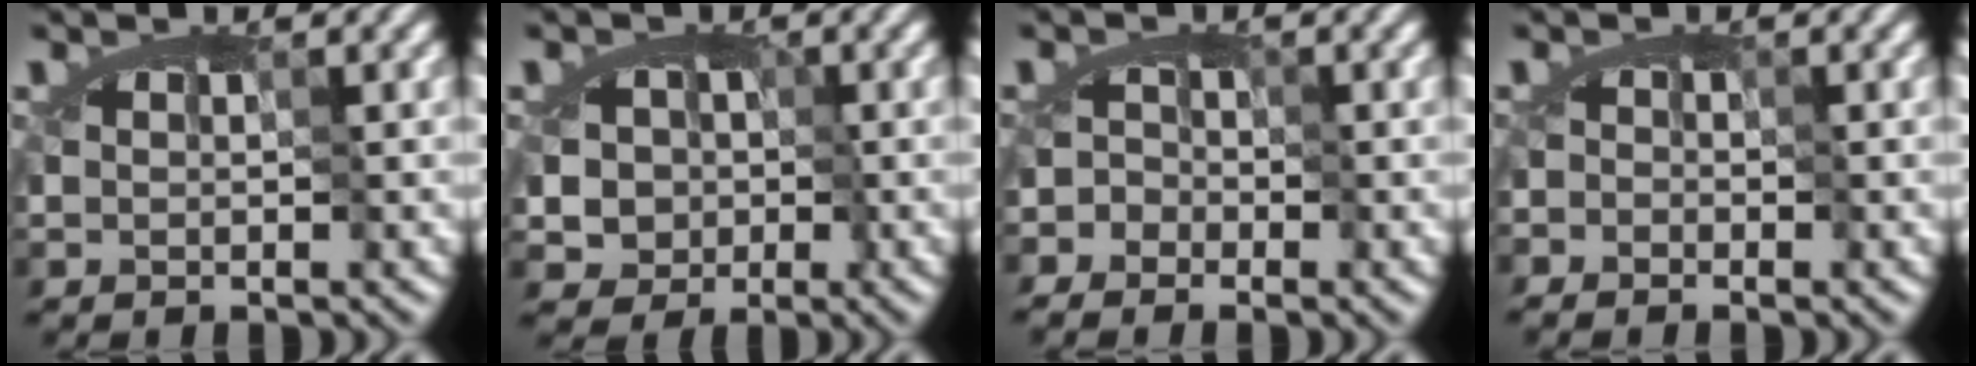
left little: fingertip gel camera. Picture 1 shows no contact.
{"total": 4.0, "force": [-0.8, 3.5, 1.7], "torque": [-0.020, 0.004, -0.027]}
{"total": 1.8, "force": [-1.1, 1.3, 0.3], "torque": [0.001, 0.006, -0.021]}
{"total": 1.0, "force": [-0.8, -0.3, -0.5], "torque": [0.008, -0.004, -0.014]}